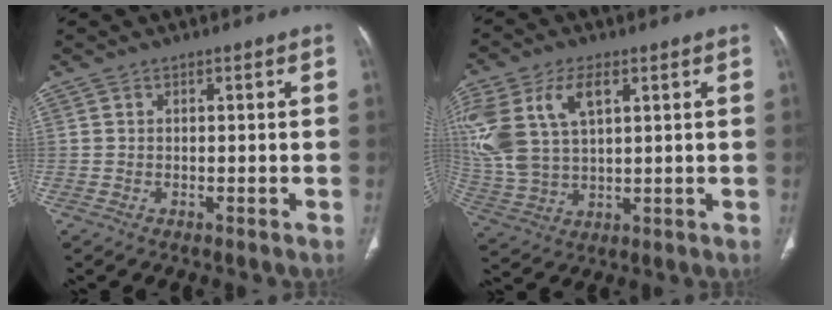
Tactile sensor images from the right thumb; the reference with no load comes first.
{"total": 16.1, "force": [5.6, 9.1, 12.0], "torque": [-0.275, 0.000, 0.114]}